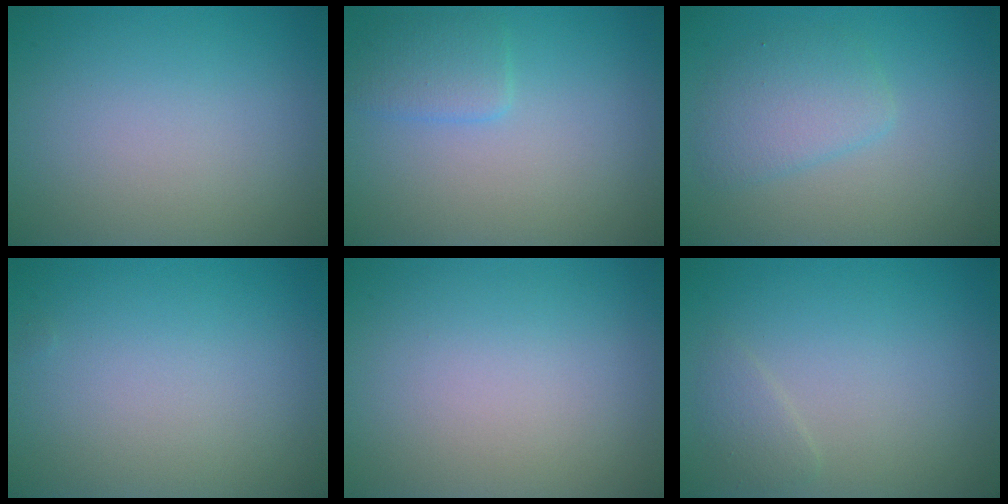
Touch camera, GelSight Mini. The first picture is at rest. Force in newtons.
{"total": 2.0, "press": 2.0, "slide": 0.1}
{"total": 2.9, "press": 2.9, "slide": 0.1}
{"total": 0.0}
{"total": 0.0}
{"total": 1.1, "press": 1.1, "slide": 0.1}